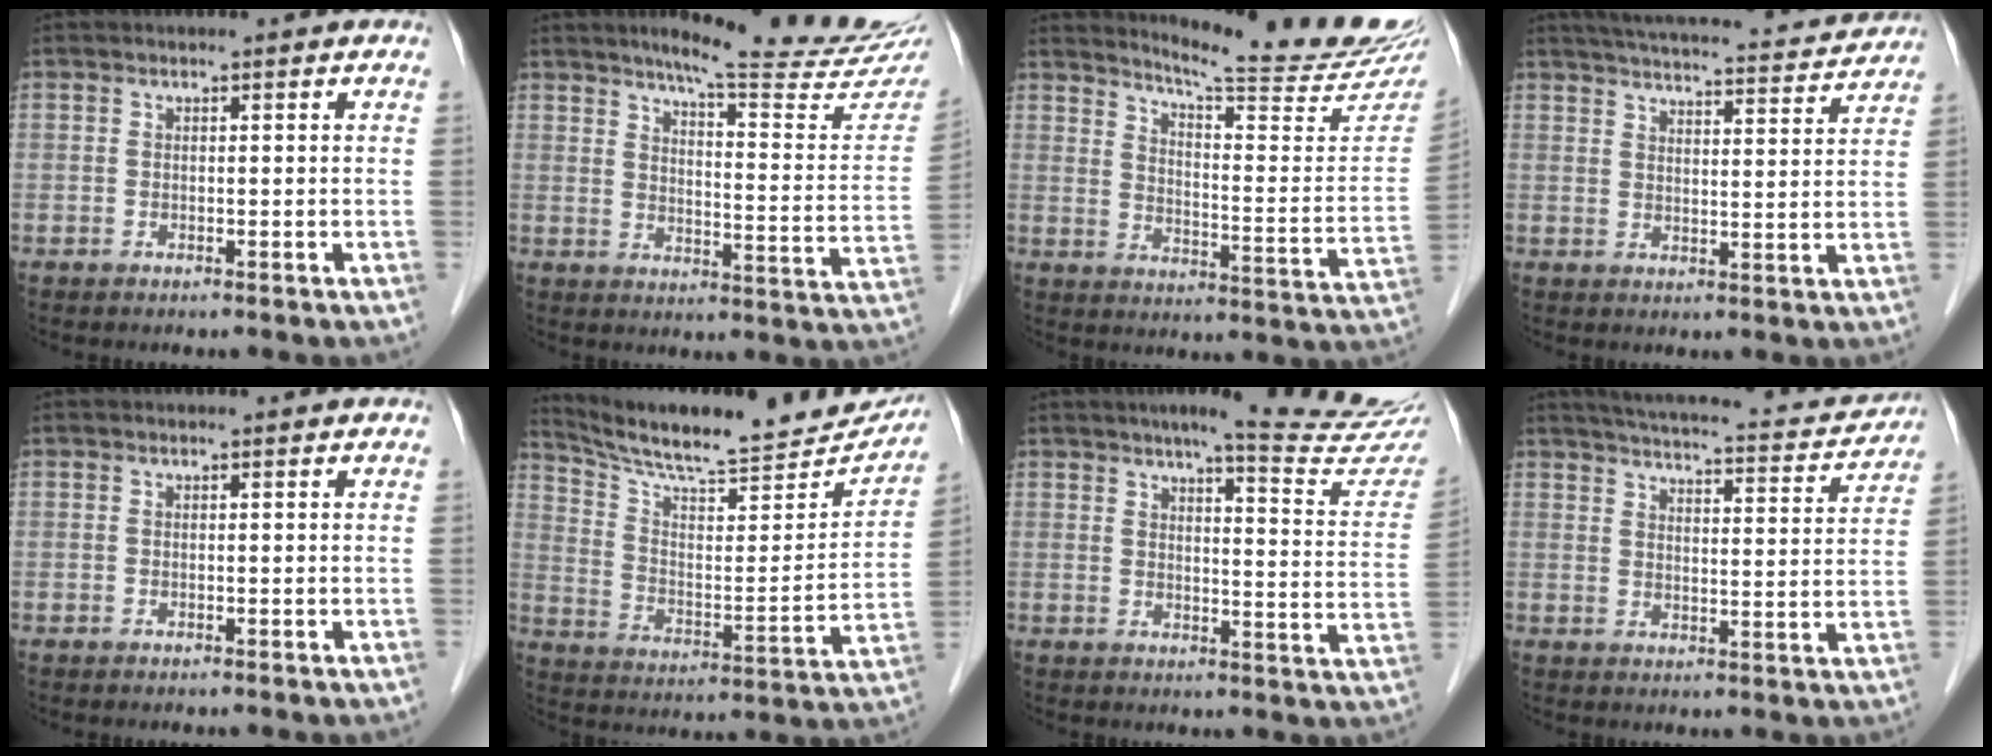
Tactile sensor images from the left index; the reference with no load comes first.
{"total": 19.9, "force": [17.7, 0.5, 9.1], "torque": [-0.118, -0.079, 0.215]}
{"total": 20.0, "force": [18.8, -0.4, 6.8], "torque": [-0.107, -0.107, 0.236]}
{"total": 19.5, "force": [18.2, 2.4, 6.5], "torque": [-0.099, 0.007, 0.235]}
{"total": 0.0}
{"total": 23.3, "force": [21.6, 3.5, 8.2], "torque": [-0.128, -0.040, 0.304]}
{"total": 16.6, "force": [14.9, 0.0, 7.4], "torque": [-0.091, -0.072, 0.164]}
{"total": 17.7, "force": [16.2, 3.2, 6.6], "torque": [-0.094, 0.000, 0.203]}